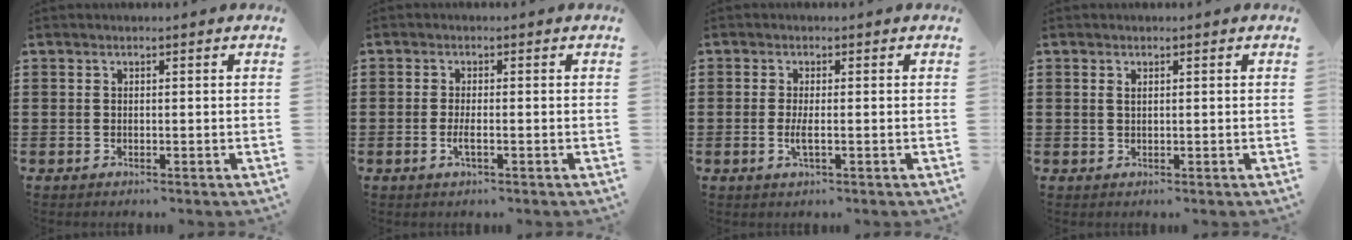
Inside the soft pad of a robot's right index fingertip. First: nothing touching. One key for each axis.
{"total": 2.0, "fx": -0.7, "fy": 0.3, "fz": 1.9, "tx": -0.041, "ty": -0.004, "tz": -0.015}
{"total": 2.4, "fx": -0.6, "fy": 0.4, "fz": 2.3, "tx": -0.048, "ty": -0.006, "tz": -0.013}
{"total": 0.7, "fx": 0.3, "fy": 0.3, "fz": 0.6, "tx": -0.013, "ty": 0.003, "tz": 0.005}